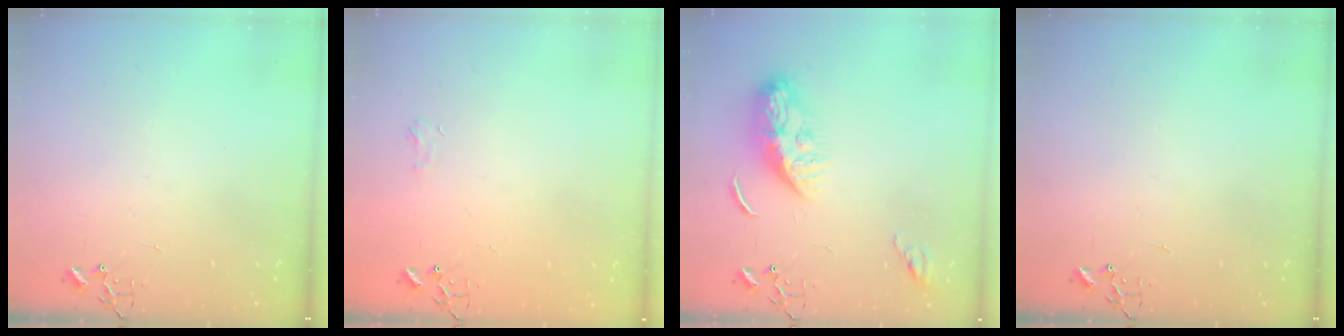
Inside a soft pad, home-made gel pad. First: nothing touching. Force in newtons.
{"total": 4.8, "press": 4.7, "slide": 0.6}
{"total": 10.3, "press": 10.2, "slide": 0.9}
{"total": 0.0}